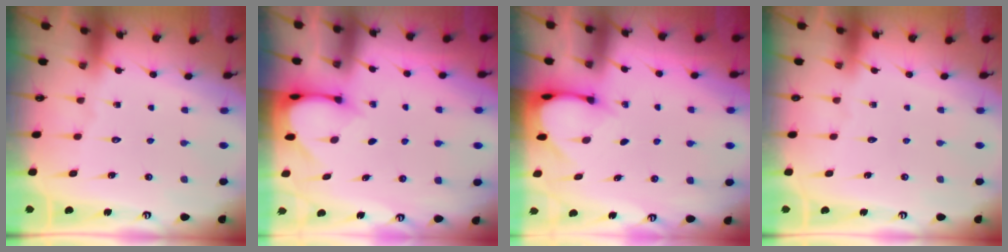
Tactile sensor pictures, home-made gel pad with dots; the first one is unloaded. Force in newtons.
{"total": 3.4, "press": 3.3, "slide": 0.3}
{"total": 3.0, "press": 3.0, "slide": 0.2}
{"total": 0.0}